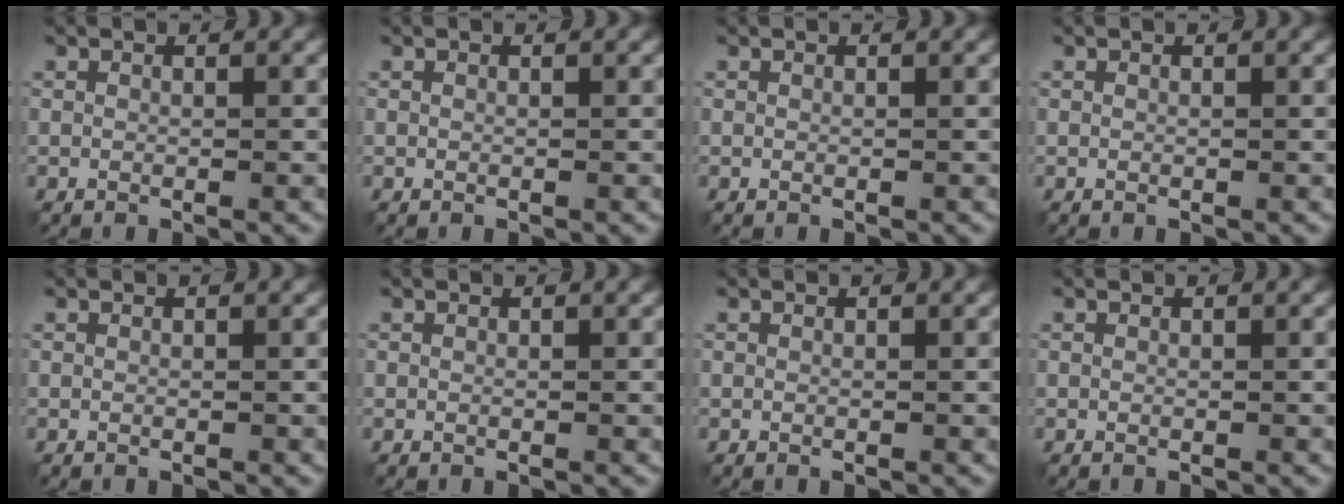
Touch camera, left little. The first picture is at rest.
{"total": 0.0}
{"total": 0.0}
{"total": 0.0}
{"total": 0.0}
{"total": 0.0}
{"total": 0.0}
{"total": 0.0}